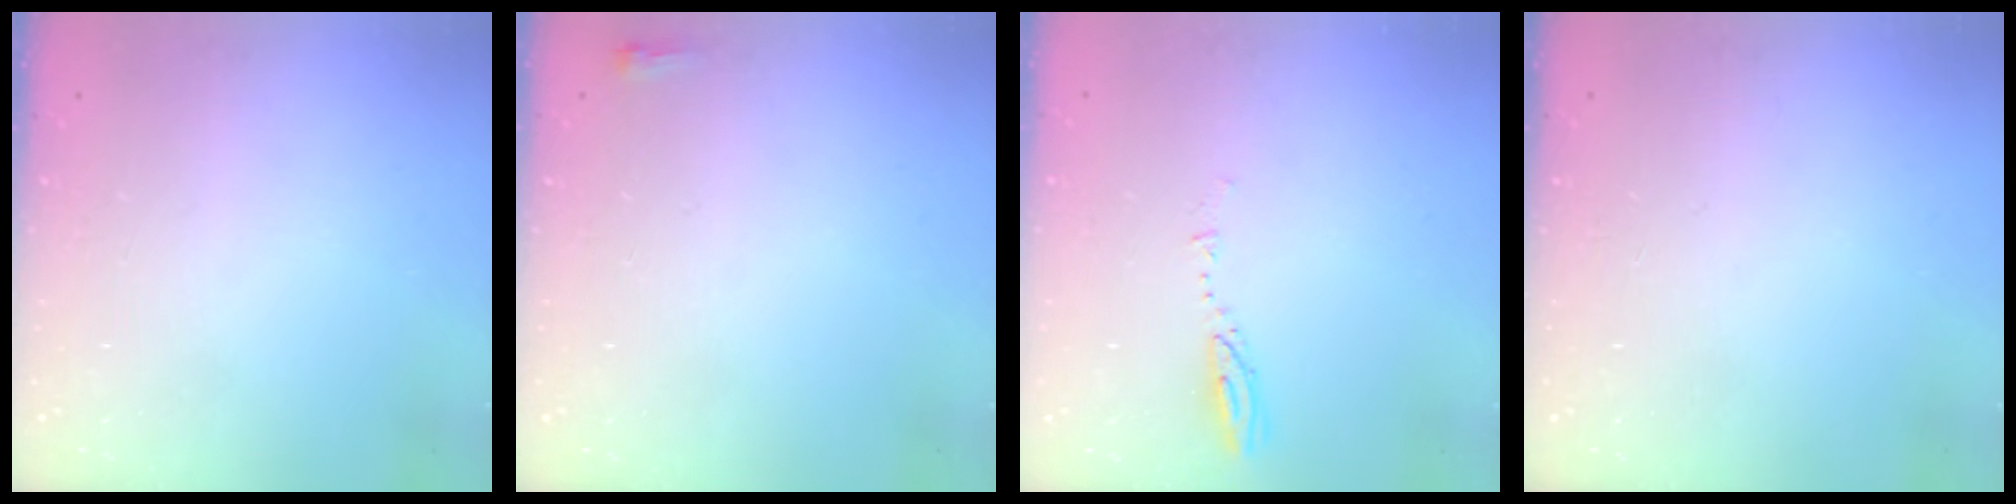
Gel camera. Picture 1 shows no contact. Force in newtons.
{"total": 2.1, "press": 2.0, "slide": 0.5}
{"total": 2.9, "press": 2.9, "slide": 0.3}
{"total": 0.0}